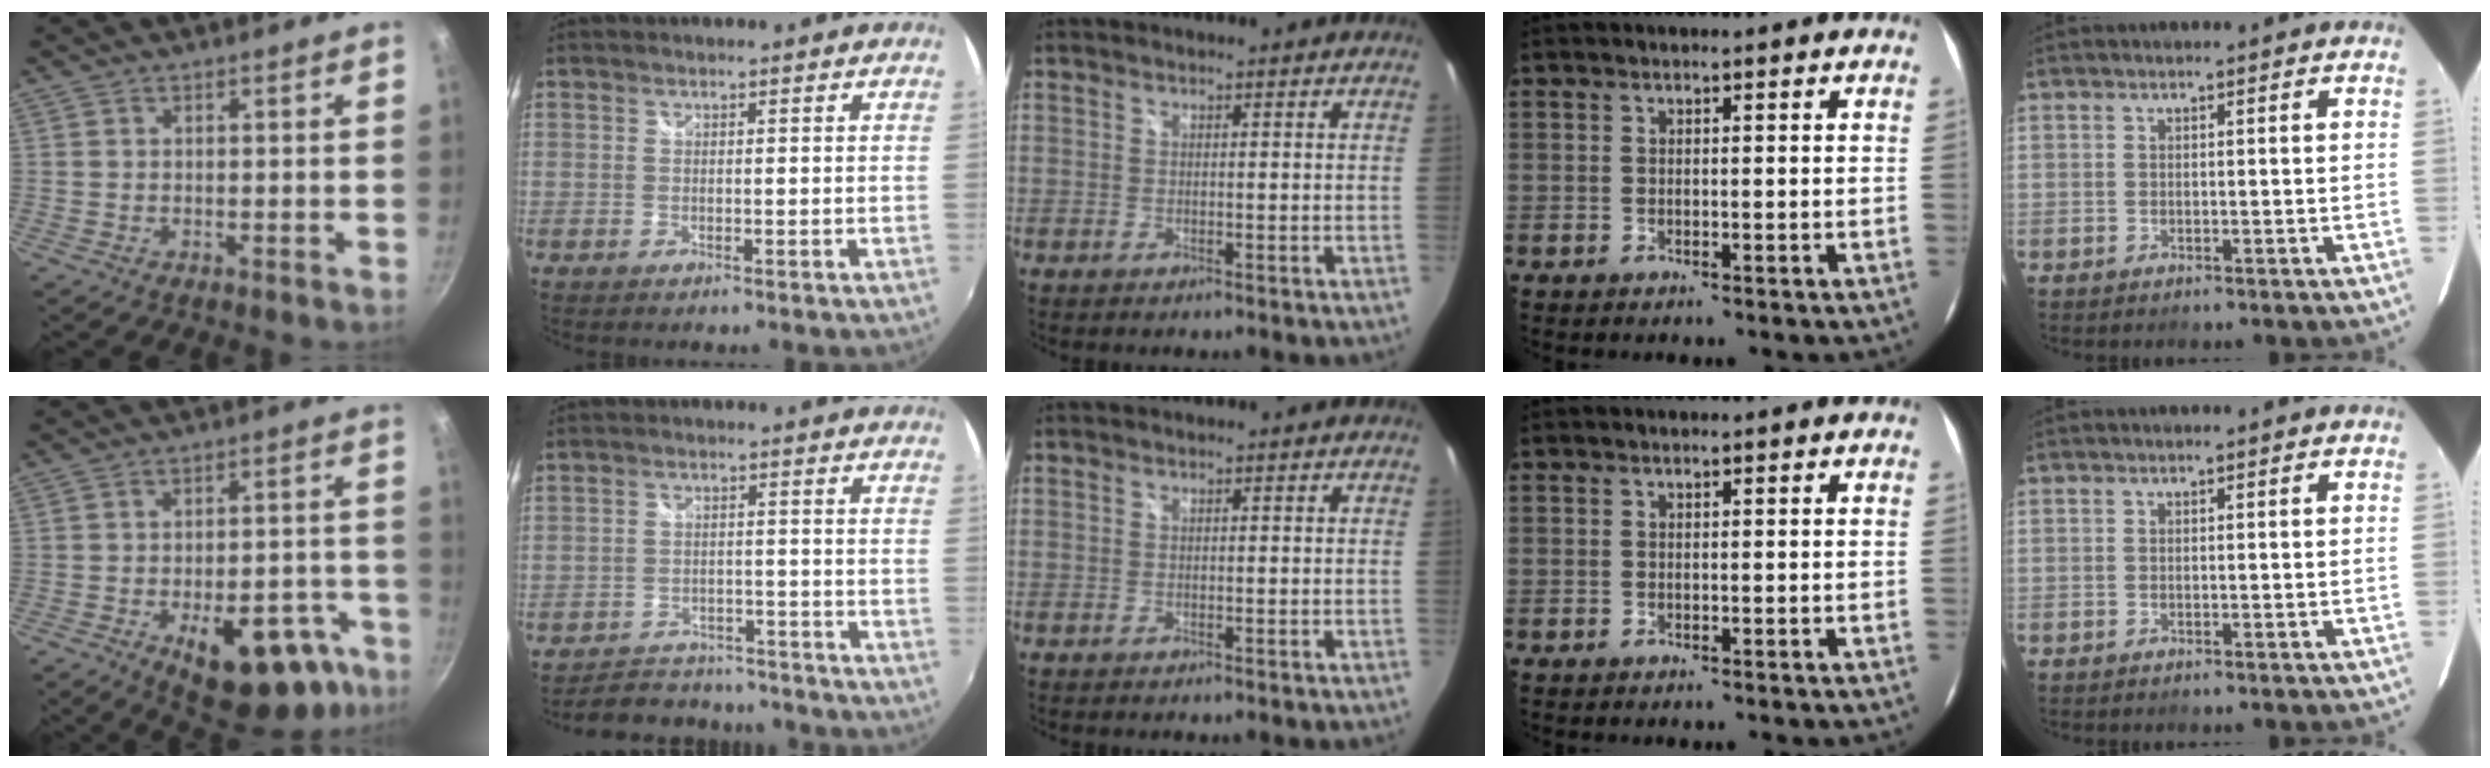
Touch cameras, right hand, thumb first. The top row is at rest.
{"thumb": {"total": 19.6, "force": [-9.6, 9.6, 14.0], "torque": [-0.120, 0.037, -0.118]}, "index": {"total": 12.3, "force": [-10.8, 5.1, 3.0], "torque": [-0.078, 0.021, -0.139]}}